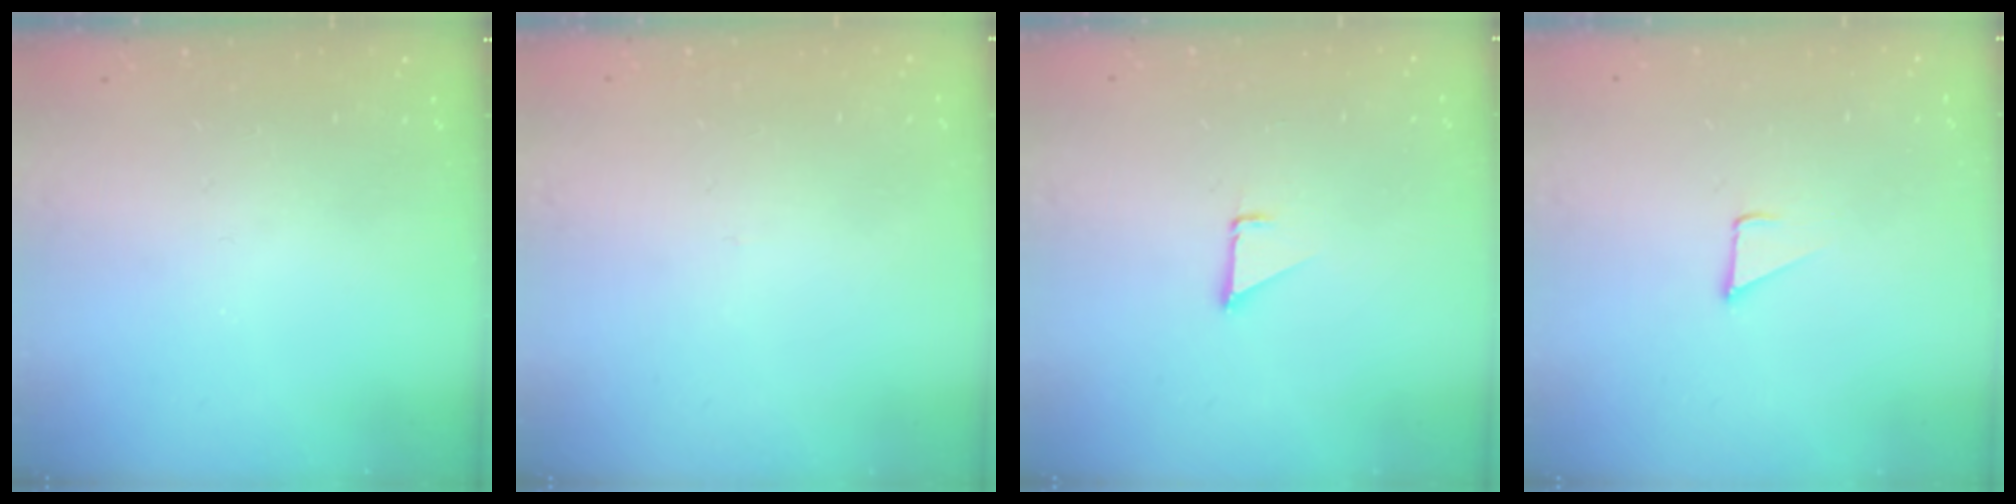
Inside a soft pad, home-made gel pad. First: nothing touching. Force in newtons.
{"total": 2.7, "press": 2.7, "slide": 0.3}
{"total": 1.4, "press": 1.3, "slide": 0.1}
{"total": 2.8, "press": 2.8, "slide": 0.2}